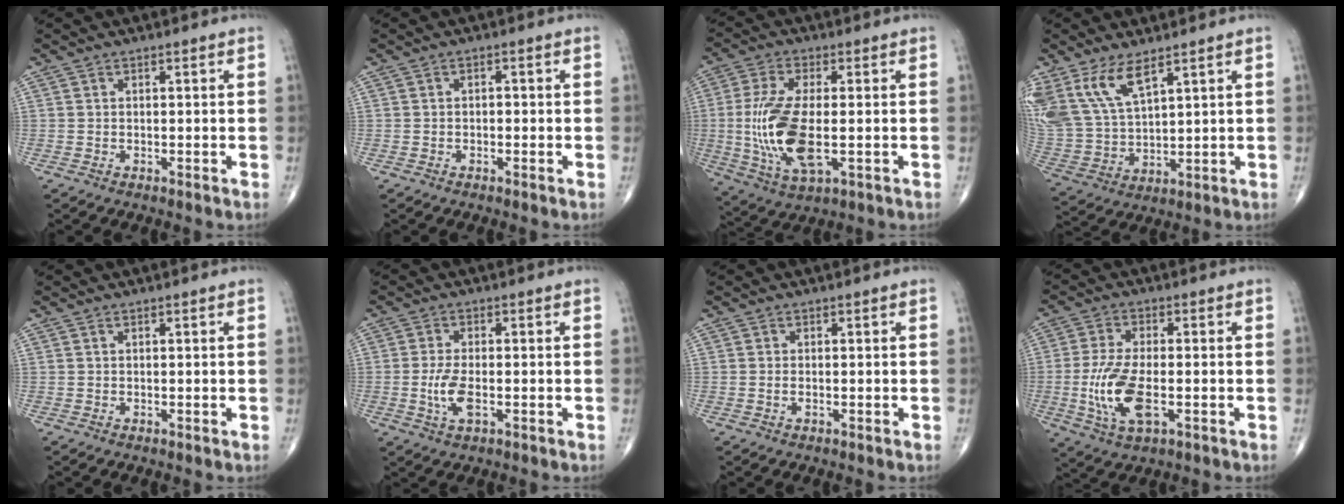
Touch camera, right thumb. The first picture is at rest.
{"total": 0.9, "force": [-0.2, 0.6, 0.6], "torque": [-0.002, 0.003, -0.006]}
{"total": 14.2, "force": [-1.4, 5.7, 13.0], "torque": [-0.282, -0.011, -0.021]}
{"total": 12.2, "force": [7.4, 5.1, 8.3], "torque": [-0.169, -0.026, 0.167]}
{"total": 0.0}
{"total": 5.1, "force": [-1.1, 2.1, 4.5], "torque": [-0.099, -0.001, -0.019]}
{"total": 0.6, "force": [-0.1, 0.3, 0.6], "torque": [-0.012, -0.001, 0.000]}
{"total": 10.7, "force": [-2.2, 4.6, 9.5], "torque": [-0.207, -0.003, -0.038]}